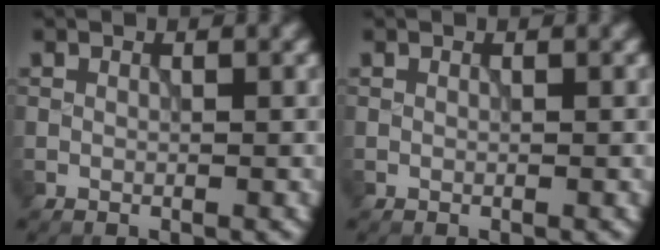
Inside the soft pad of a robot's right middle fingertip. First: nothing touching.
{"total": 0.0}